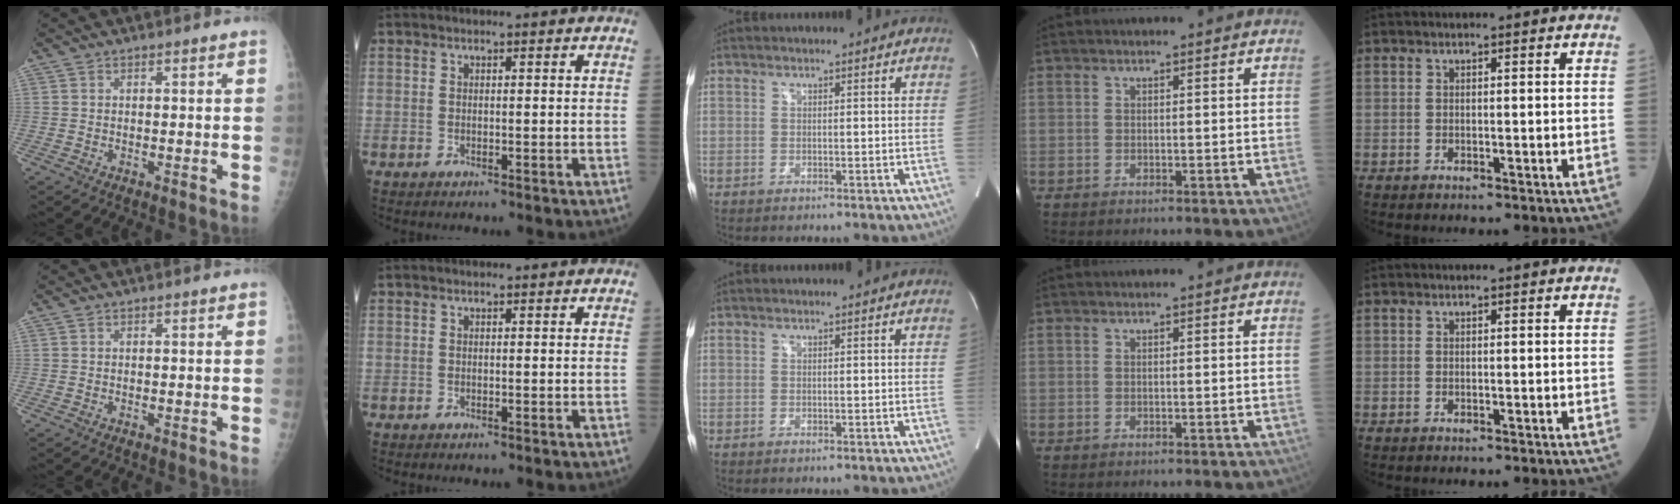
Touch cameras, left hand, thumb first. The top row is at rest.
{}